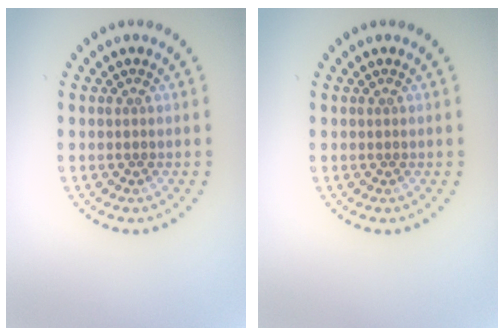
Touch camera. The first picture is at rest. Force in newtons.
{"total": 0.0}